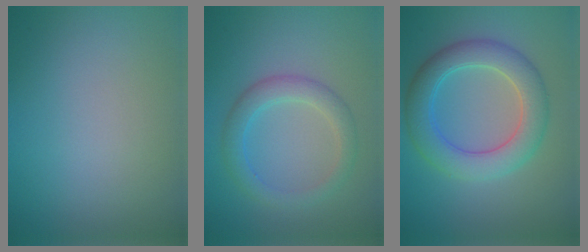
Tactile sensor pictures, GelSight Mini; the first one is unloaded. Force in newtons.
{"total": 2.9, "press": 2.9, "slide": 0.1}
{"total": 5.6, "press": 5.6, "slide": 0.2}